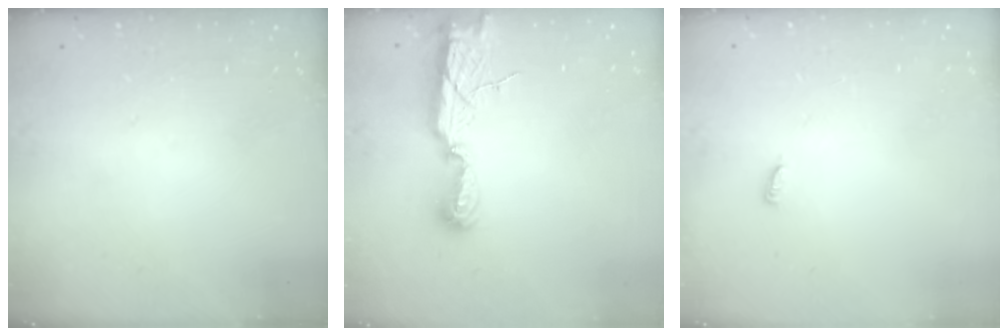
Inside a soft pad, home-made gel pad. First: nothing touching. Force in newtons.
{"total": 8.4, "press": 8.4, "slide": 0.5}
{"total": 3.5, "press": 3.4, "slide": 0.6}